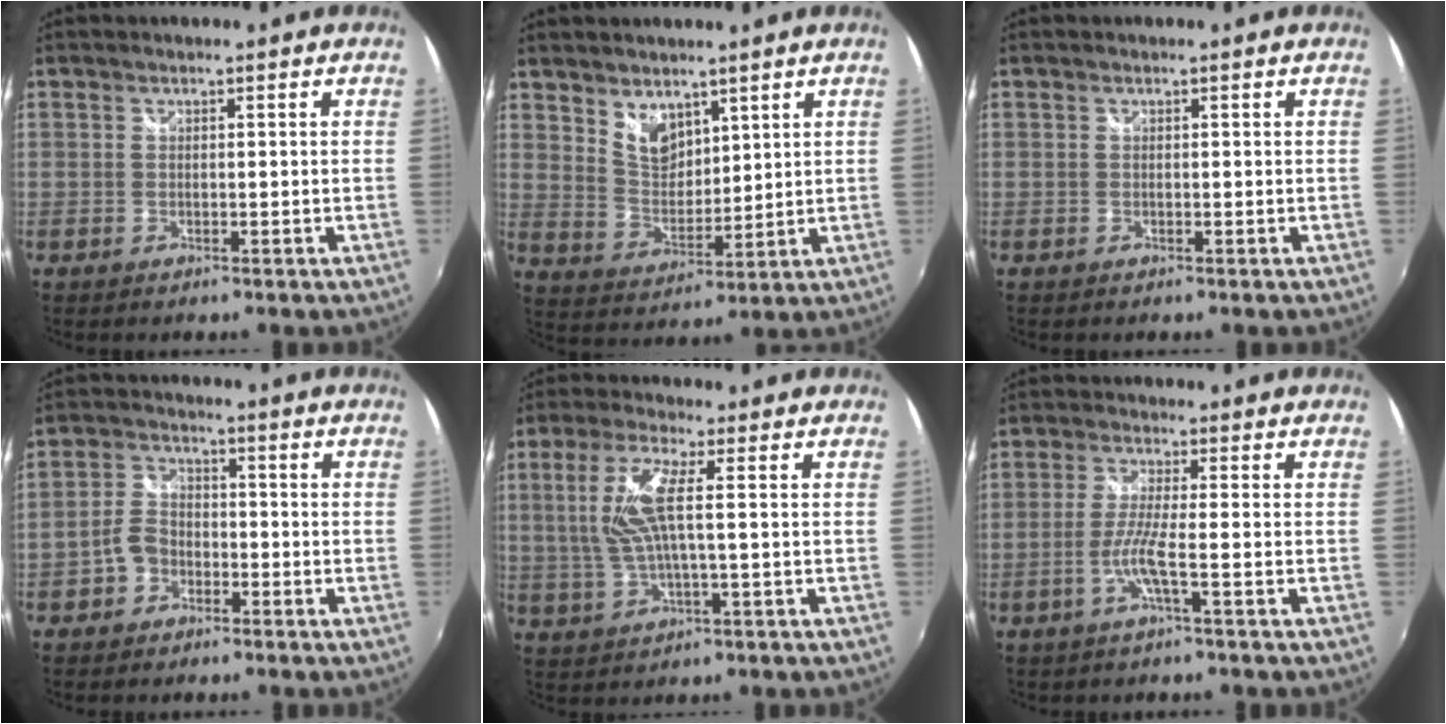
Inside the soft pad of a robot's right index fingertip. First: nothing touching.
{"total": 7.2, "force": [4.9, 4.1, 3.2], "torque": [-0.047, 0.000, 0.099]}
{"total": 0.0}
{"total": 4.9, "force": [-2.6, 3.6, 2.2], "torque": [-0.048, 0.017, -0.045]}
{"total": 8.7, "force": [0.7, 1.5, 8.6], "torque": [-0.175, 0.004, 0.020]}
{"total": 4.7, "force": [-1.9, -0.8, 4.2], "torque": [-0.095, -0.006, -0.038]}